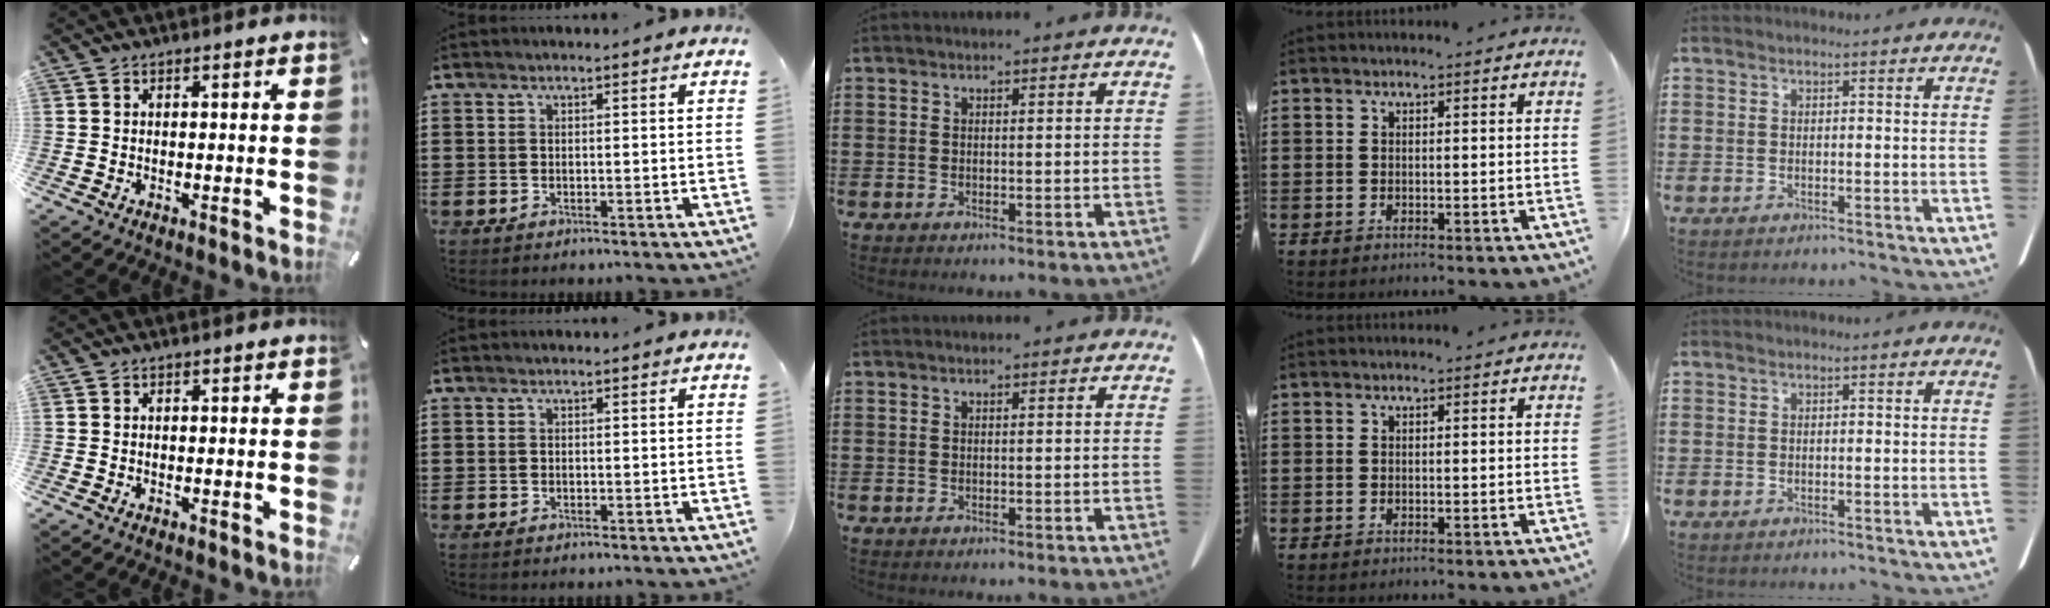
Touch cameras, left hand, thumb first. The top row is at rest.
{}